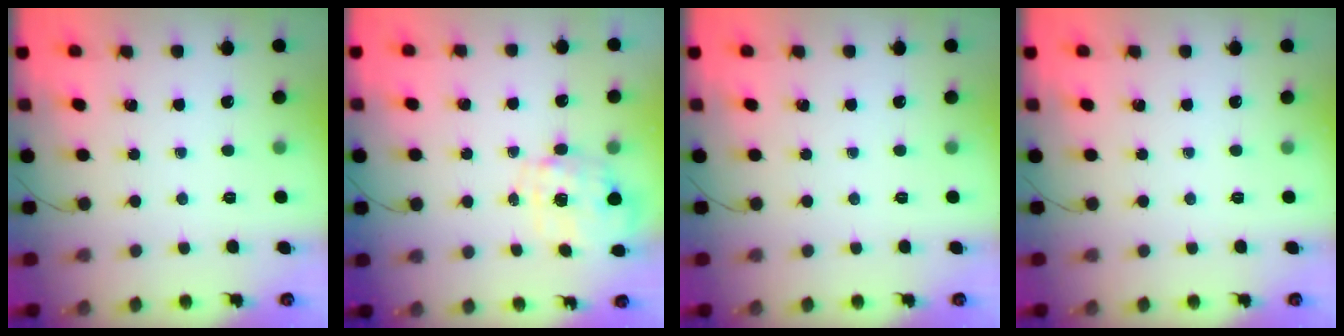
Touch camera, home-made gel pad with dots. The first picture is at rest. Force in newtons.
{"total": 2.8, "press": 2.7, "slide": 0.9}
{"total": 0.0}
{"total": 0.0}